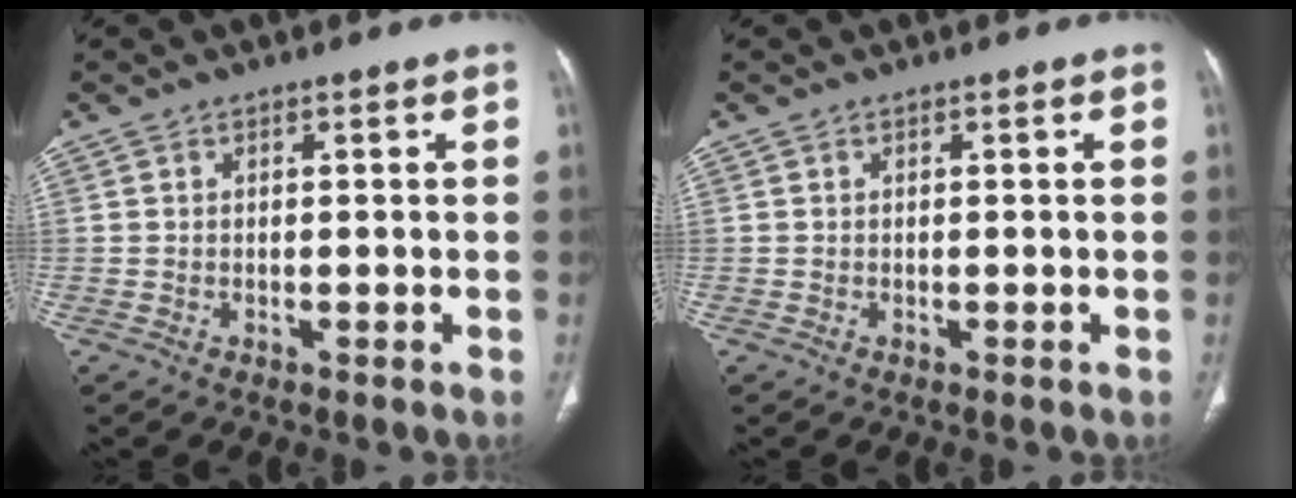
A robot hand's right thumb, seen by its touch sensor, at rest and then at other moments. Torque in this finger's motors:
{"motor_torque": [-0.05, 0.05, -0.11, 0.11, 0.03]}